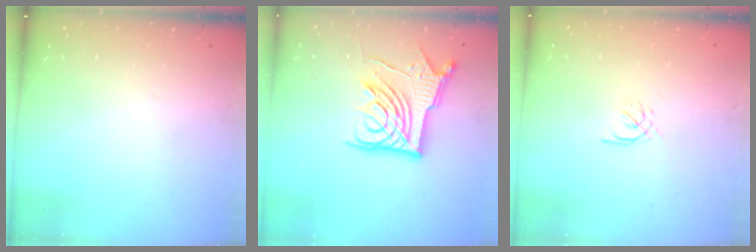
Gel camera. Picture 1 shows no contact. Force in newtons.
{"total": 14.4, "press": 14.3, "slide": 1.5}
{"total": 0.9, "press": 0.8, "slide": 0.4}